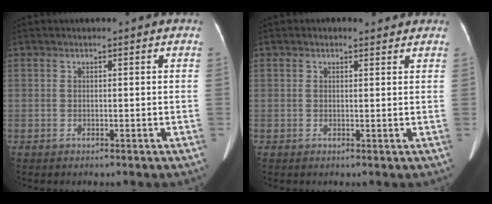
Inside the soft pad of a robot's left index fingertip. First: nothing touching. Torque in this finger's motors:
{"motor_torque": [-0.24, -0.28, -0.22, -0.04]}